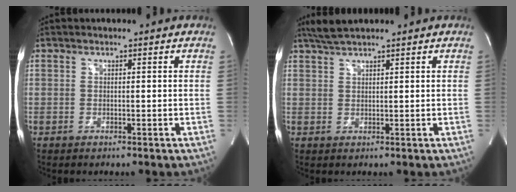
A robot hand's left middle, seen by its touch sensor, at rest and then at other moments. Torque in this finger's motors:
{"motor_torque": [0.18, -0.13, 0.00, 0.02]}